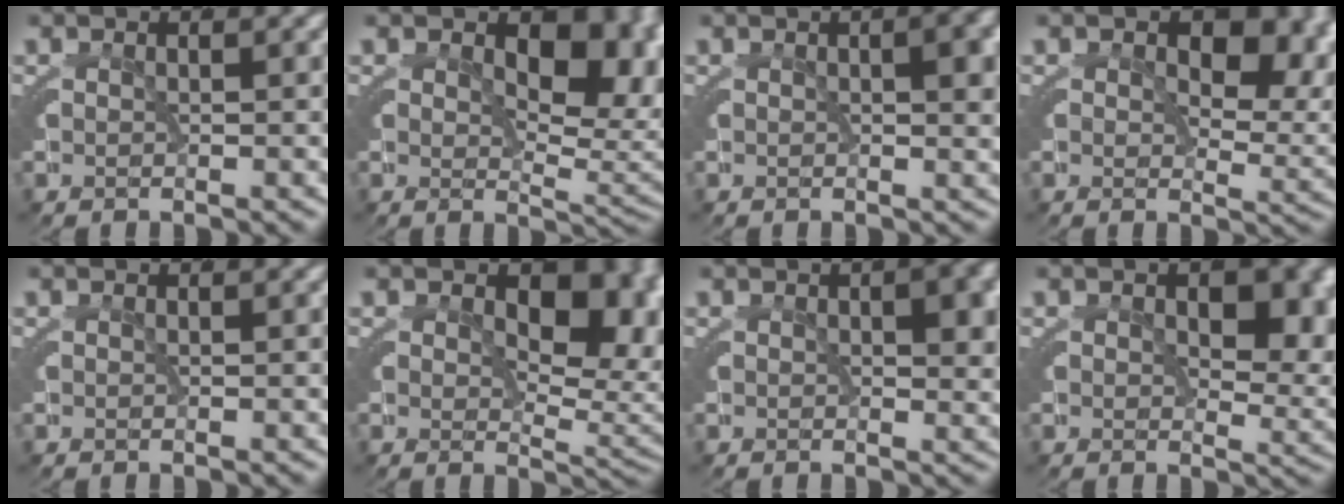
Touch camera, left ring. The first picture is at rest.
{"total": 6.4, "force": [1.9, 3.2, 5.3], "torque": [-0.049, -0.008, 0.029]}
{"total": 2.0, "force": [0.0, 0.4, 1.9], "torque": [-0.013, 0.014, -0.008]}
{"total": 6.9, "force": [2.2, 3.8, 5.3], "torque": [-0.047, 0.002, 0.027]}
{"total": 0.0}
{"total": 7.2, "force": [1.8, 4.0, 5.8], "torque": [-0.057, -0.011, 0.027]}
{"total": 2.3, "force": [0.1, 0.9, 2.1], "torque": [-0.015, 0.011, -0.007]}
{"total": 6.5, "force": [1.6, 3.5, 5.2], "torque": [-0.046, -0.003, 0.018]}